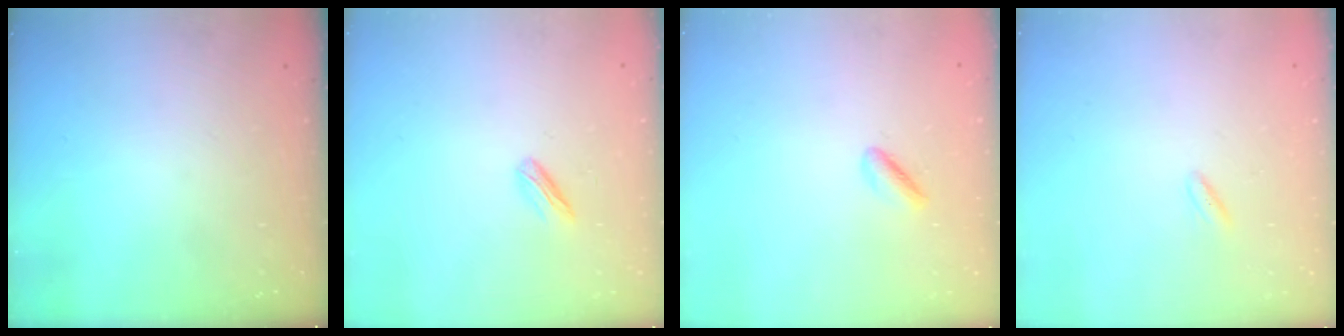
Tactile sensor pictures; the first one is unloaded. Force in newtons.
{"total": 2.9, "press": 2.8, "slide": 0.8}
{"total": 2.0, "press": 1.7, "slide": 1.1}
{"total": 2.0, "press": 1.7, "slide": 0.9}